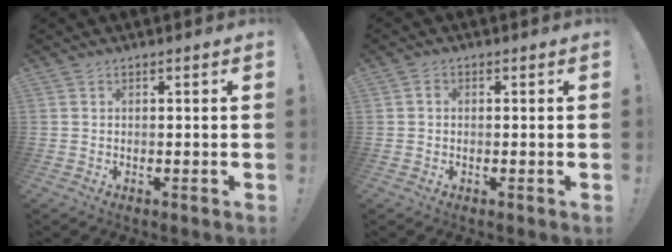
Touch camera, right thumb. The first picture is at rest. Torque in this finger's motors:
{"motor_torque": [0.03, 0.26, 0.04, 0.06, -0.02]}